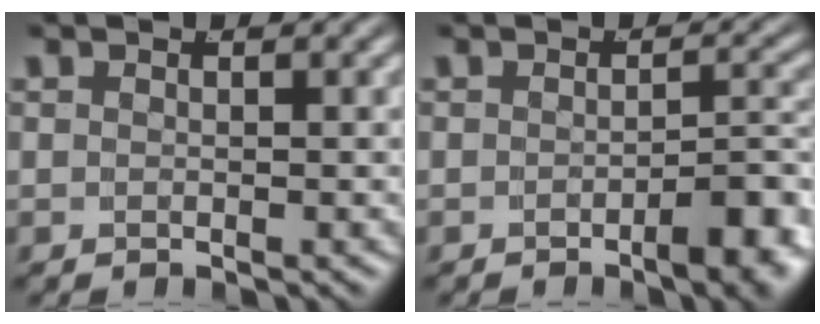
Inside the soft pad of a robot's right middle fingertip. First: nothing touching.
{"total": 3.7, "force": [-2.0, 0.7, 3.1], "torque": [-0.029, 0.004, -0.034]}